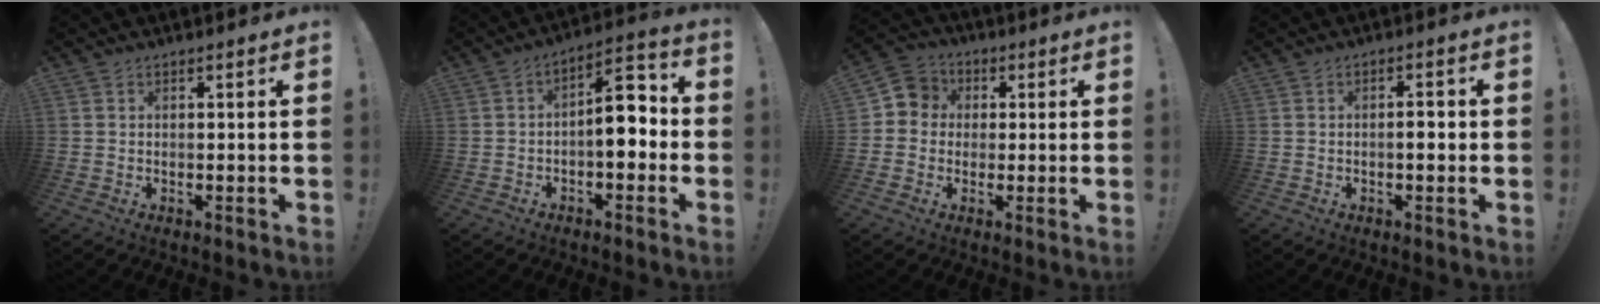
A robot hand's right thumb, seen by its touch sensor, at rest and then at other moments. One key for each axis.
{"total": 10.8, "fx": -1.7, "fy": 5.6, "fz": 9.1, "tx": -0.114, "ty": 0.019, "tz": -0.028}
{"total": 6.5, "fx": 0.0, "fy": 6.3, "fz": 1.6, "tx": -0.018, "ty": 0.011, "tz": 0.004}
{"total": 3.2, "fx": -0.6, "fy": 1.0, "fz": 3.0, "tx": -0.038, "ty": 0.001, "tz": -0.016}